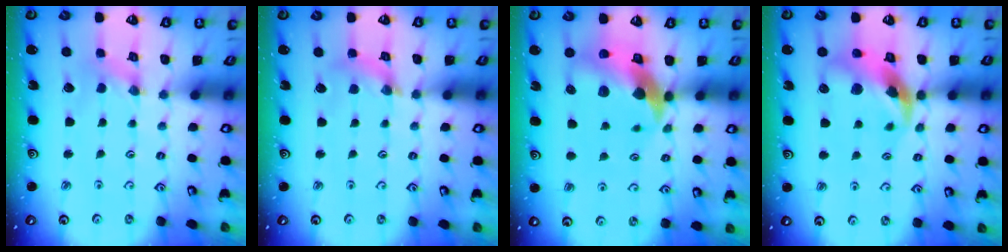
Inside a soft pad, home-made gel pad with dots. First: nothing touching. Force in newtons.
{"total": 5.2, "press": 5.1, "slide": 0.6}
{"total": 14.1, "press": 13.9, "slide": 2.2}
{"total": 12.9, "press": 12.7, "slide": 1.7}